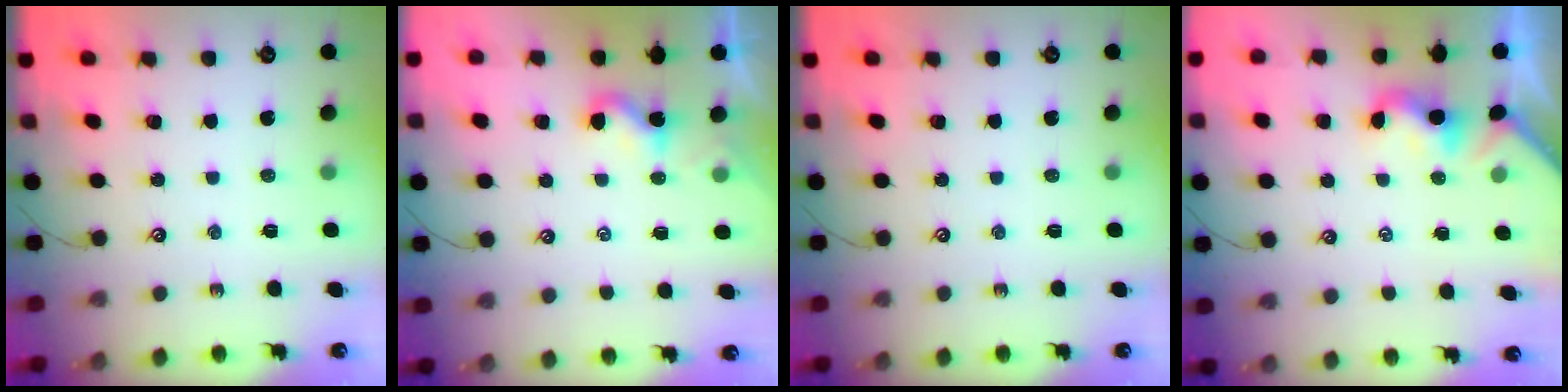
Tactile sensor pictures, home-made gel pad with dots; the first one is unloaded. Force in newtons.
{"total": 2.3, "press": 2.3, "slide": 0.2}
{"total": 0.0}
{"total": 2.0, "press": 2.0, "slide": 0.5}